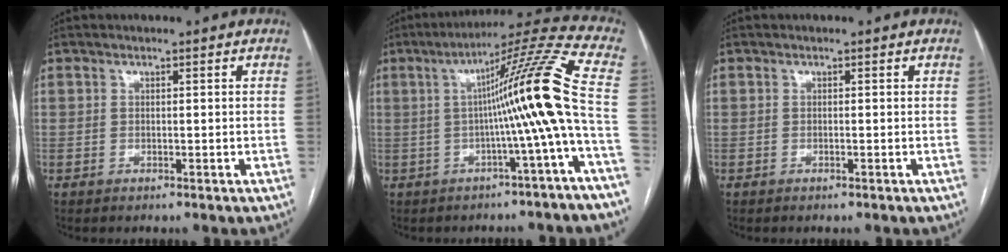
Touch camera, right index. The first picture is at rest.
{"total": 13.9, "force": [-1.1, -2.6, 13.6], "torque": [-0.185, 0.018, -0.022]}
{"total": 0.0}